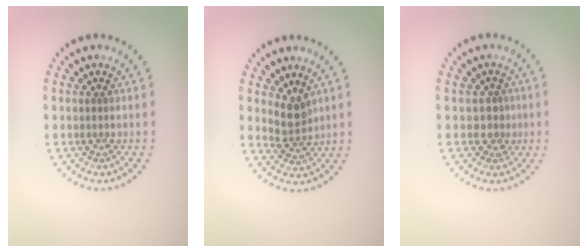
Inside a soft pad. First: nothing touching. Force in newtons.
{"total": 2.4, "press": 1.8, "slide": 1.5}
{"total": 1.3, "press": 0.8, "slide": 0.9}